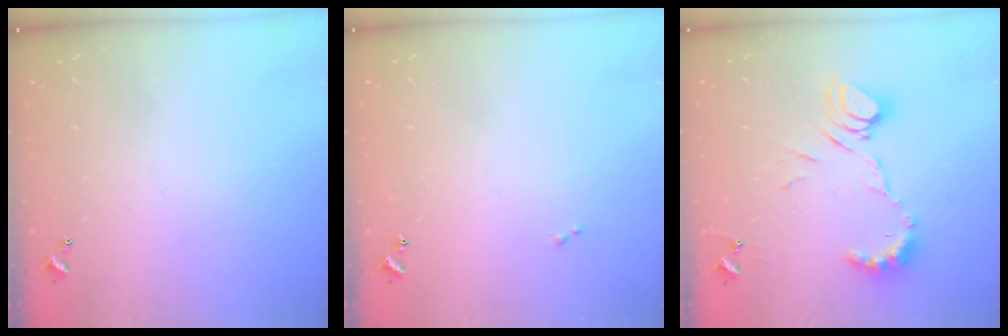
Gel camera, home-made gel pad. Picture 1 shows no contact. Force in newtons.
{"total": 0.7, "press": 0.6, "slide": 0.3}
{"total": 12.0, "press": 12.0, "slide": 1.4}